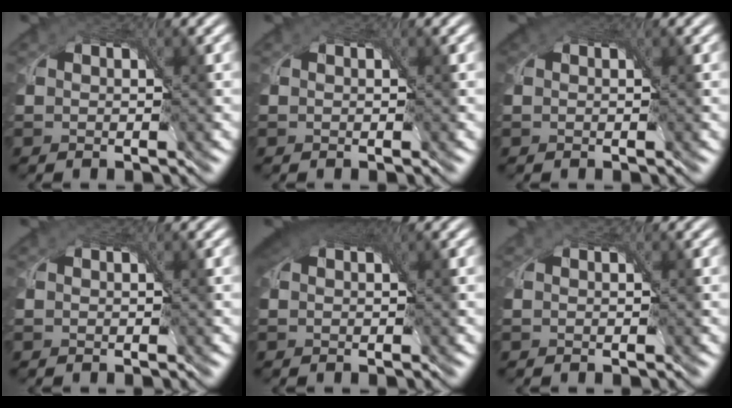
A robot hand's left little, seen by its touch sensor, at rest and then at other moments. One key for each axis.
{"total": 0.0}
{"total": 1.5, "fx": 0.8, "fy": 1.0, "fz": 0.8, "tx": -0.015, "ty": 0.003, "tz": 0.010}
{"total": 0.0}
{"total": 5.9, "fx": 3.4, "fy": 2.8, "fz": 3.9, "tx": -0.064, "ty": 0.022, "tz": 0.040}
{"total": 0.0}